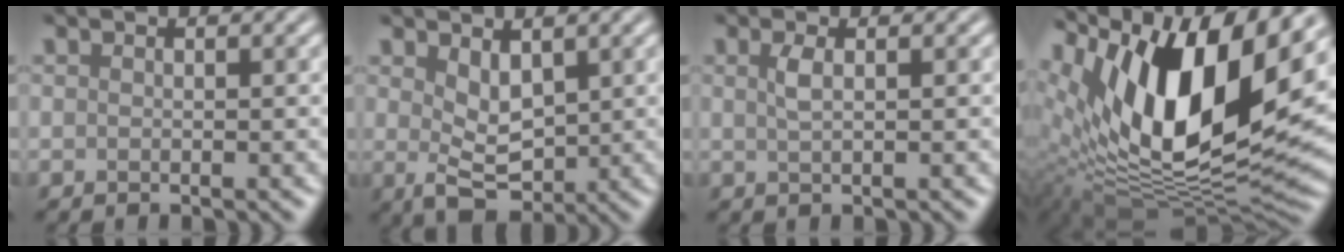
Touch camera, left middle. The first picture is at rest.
{"total": 3.1, "force": [0.9, 1.6, 2.5], "torque": [-0.051, -0.006, 0.020]}
{"total": 1.5, "force": [0.5, 0.5, 1.3], "torque": [-0.027, 0.003, 0.009]}
{"total": 15.9, "force": [6.4, 6.7, 13.0], "torque": [-0.229, 0.002, 0.104]}